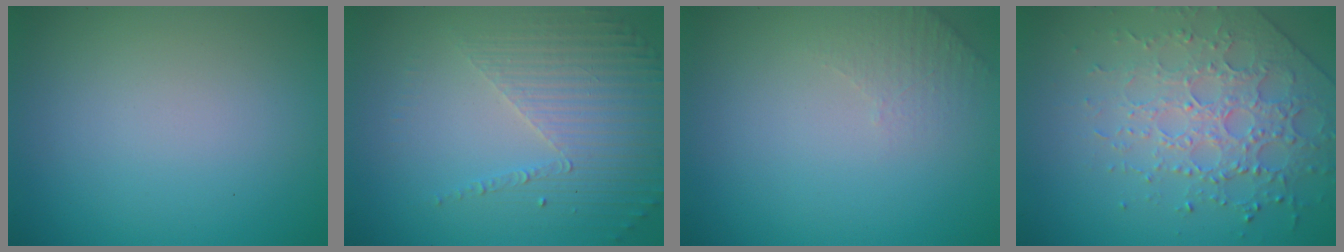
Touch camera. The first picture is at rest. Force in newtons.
{"total": 4.5, "press": 3.2, "slide": 3.2}
{"total": 1.6, "press": 1.5, "slide": 0.4}
{"total": 4.2, "press": 4.1, "slide": 0.7}